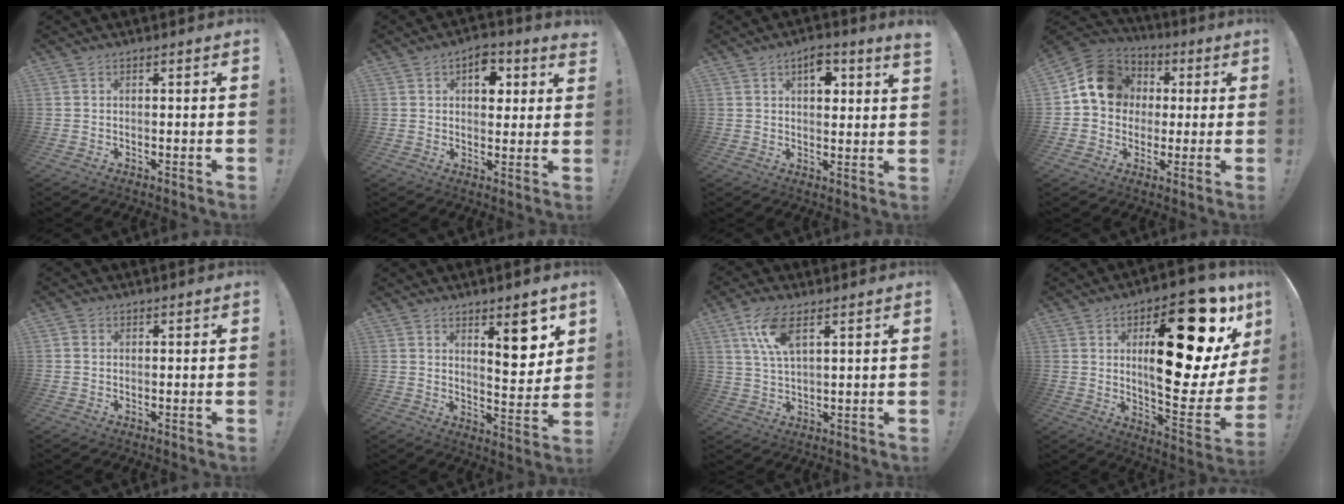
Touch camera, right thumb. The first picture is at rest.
{"total": 7.5, "force": [2.8, 5.0, 4.8], "torque": [-0.048, -0.007, 0.046]}
{"total": 5.7, "force": [3.0, 2.3, 4.2], "torque": [-0.053, -0.014, 0.047]}
{"total": 14.4, "force": [2.5, 12.4, 6.8], "torque": [-0.085, 0.008, 0.057]}
{"total": 1.1, "force": [0.4, 0.9, 0.3], "torque": [-0.007, 0.003, 0.008]}
{"total": 10.1, "force": [5.9, 3.0, 7.7], "torque": [-0.086, -0.041, 0.093]}
{"total": 8.8, "force": [4.7, 3.2, 6.7], "torque": [-0.135, -0.011, 0.084]}
{"total": 29.7, "force": [8.4, 12.0, 25.8], "torque": [-0.357, -0.054, 0.148]}